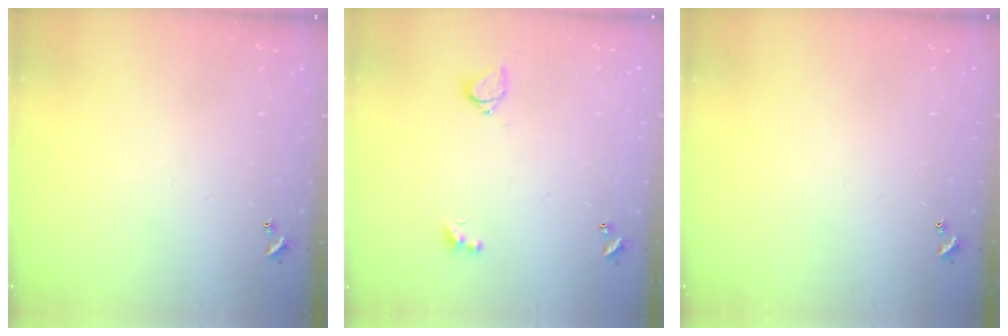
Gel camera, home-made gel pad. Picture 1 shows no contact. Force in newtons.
{"total": 2.9, "press": 2.8, "slide": 0.7}
{"total": 0.0}